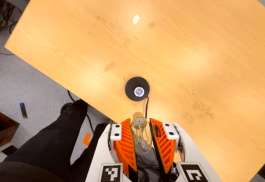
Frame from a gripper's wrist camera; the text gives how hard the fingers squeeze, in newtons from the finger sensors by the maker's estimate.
{"total": 14.6, "left": 16.8, "right": 12.4}